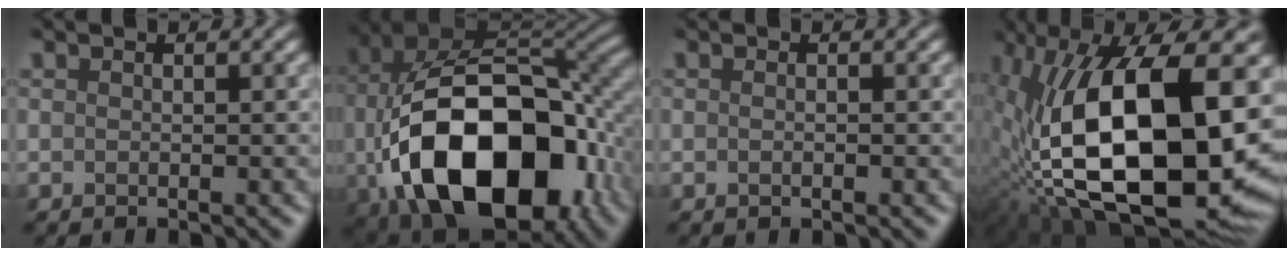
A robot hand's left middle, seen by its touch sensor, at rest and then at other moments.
{"total": 18.2, "force": [-4.8, 11.4, 13.4], "torque": [-0.262, -0.036, -0.057]}
{"total": 1.5, "force": [0.2, 0.8, 1.3], "torque": [-0.004, 0.015, -0.012]}
{"total": 18.3, "force": [-1.0, 8.9, 15.9], "torque": [-0.295, -0.011, -0.009]}